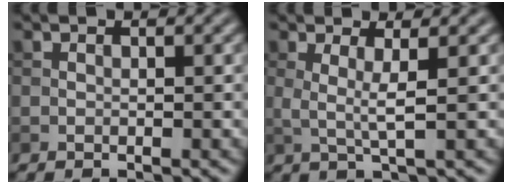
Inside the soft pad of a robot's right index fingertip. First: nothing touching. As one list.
[{"total": 2.3, "force": [0.5, 0.4, 2.2], "torque": [-0.044, -0.007, 0.010]}]